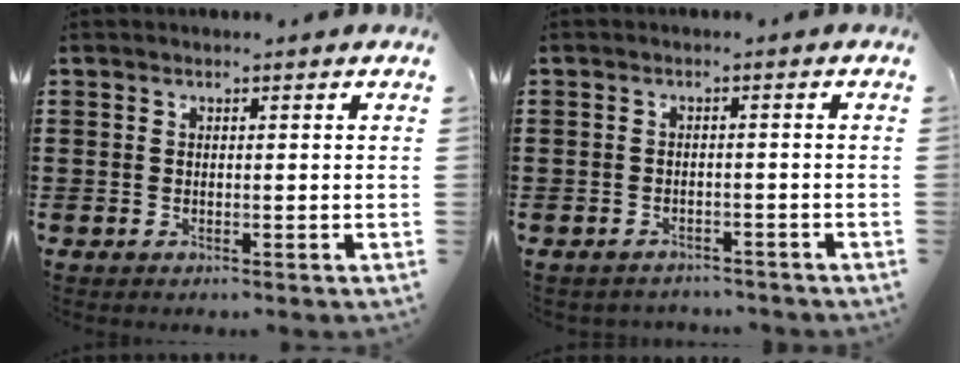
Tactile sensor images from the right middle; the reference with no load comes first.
{"total": 1.8, "force": [-1.7, 0.4, -0.2], "torque": [-0.002, 0.001, -0.040]}